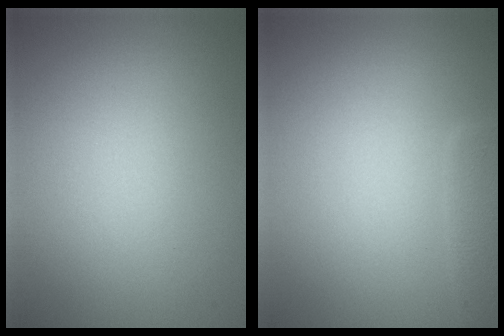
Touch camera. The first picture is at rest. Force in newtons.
{"total": 1.4, "press": 1.4, "slide": 0.1}